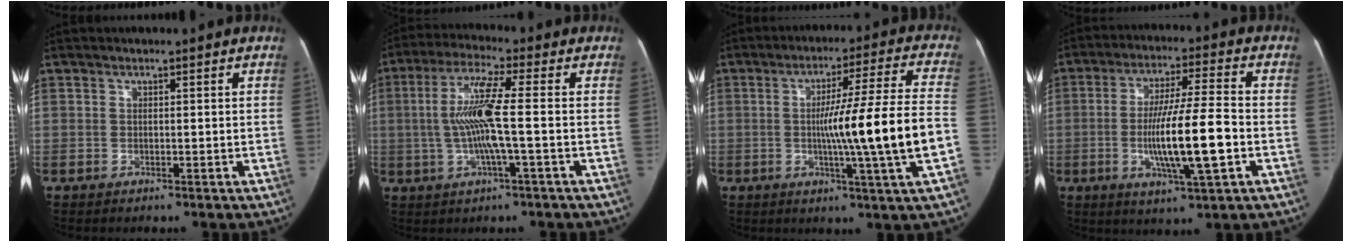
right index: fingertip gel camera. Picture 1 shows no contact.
{"total": 9.7, "force": [-0.6, 0.0, 9.7], "torque": [-0.196, 0.008, -0.018]}
{"total": 15.5, "force": [-2.5, -1.9, 15.1], "torque": [-0.238, -0.004, -0.044]}
{"total": 13.2, "force": [-2.7, 0.6, 12.9], "torque": [-0.236, -0.008, -0.050]}